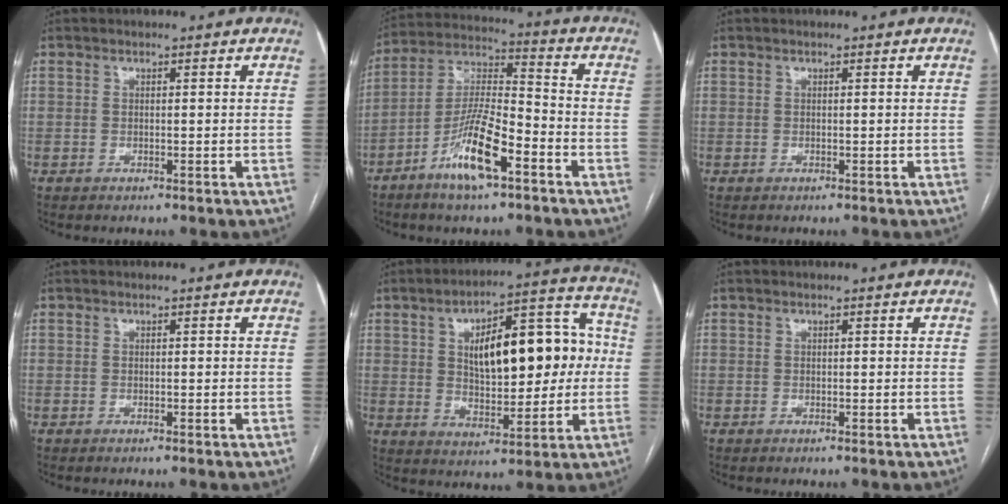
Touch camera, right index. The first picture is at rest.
{"total": 12.3, "force": [-6.4, 2.5, 10.2], "torque": [-0.203, 0.000, -0.120]}
{"total": 0.0}
{"total": 0.0}
{"total": 17.5, "force": [2.3, 7.3, 15.8], "torque": [-0.231, 0.042, 0.043]}
{"total": 0.0}